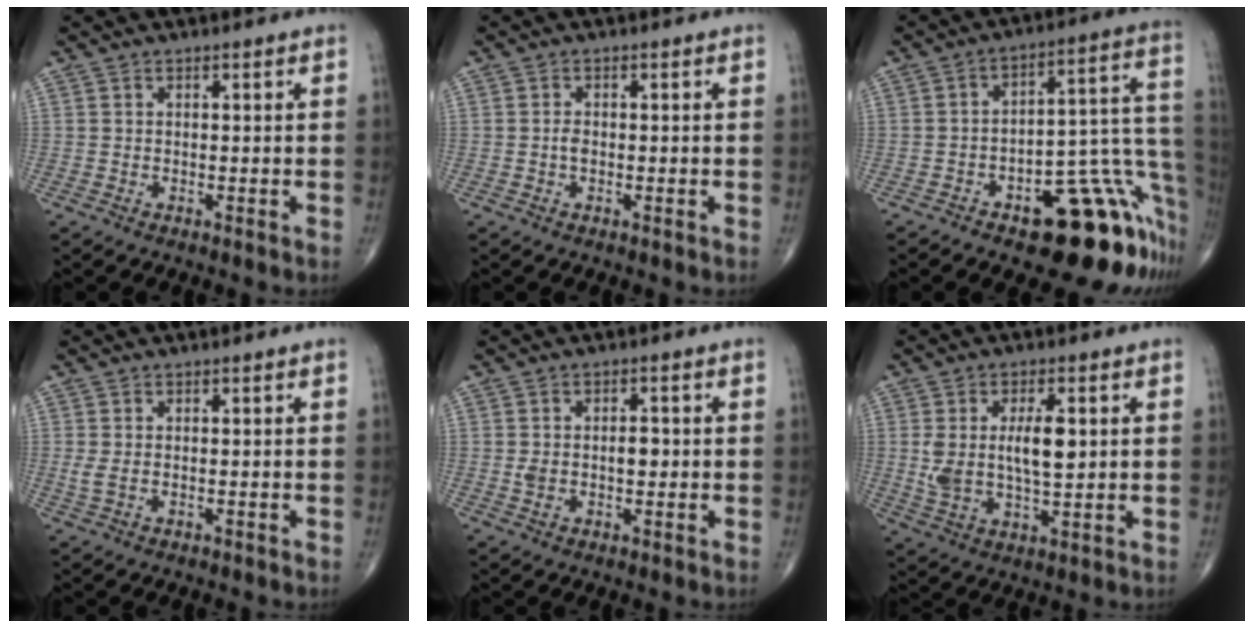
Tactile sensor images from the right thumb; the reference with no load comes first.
{"total": 1.3, "force": [-0.3, 0.8, 1.0], "torque": [-0.017, 0.002, -0.007]}
{"total": 21.1, "force": [-11.0, 8.3, 16.0], "torque": [-0.102, 0.102, -0.144]}
{"total": 1.7, "force": [-0.1, 0.9, 1.4], "torque": [-0.041, -0.002, 0.000]}
{"total": 4.4, "force": [-0.1, 2.5, 3.6], "torque": [-0.062, 0.012, 0.001]}
{"total": 9.9, "force": [1.6, 4.2, 8.8], "torque": [-0.165, -0.006, 0.034]}